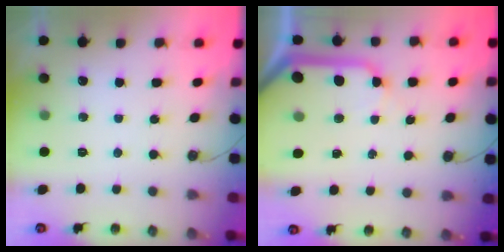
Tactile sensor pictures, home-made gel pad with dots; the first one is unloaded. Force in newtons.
{"total": 11.4, "press": 11.3, "slide": 1.6}